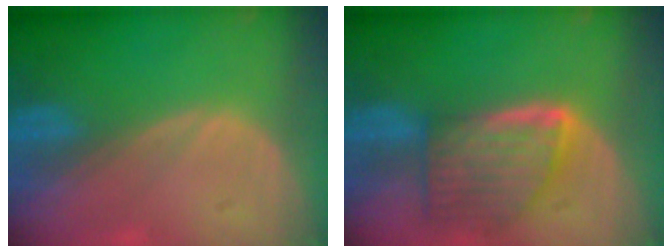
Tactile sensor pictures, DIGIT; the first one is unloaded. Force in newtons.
{"total": 8.0, "press": 7.3, "slide": 3.4}